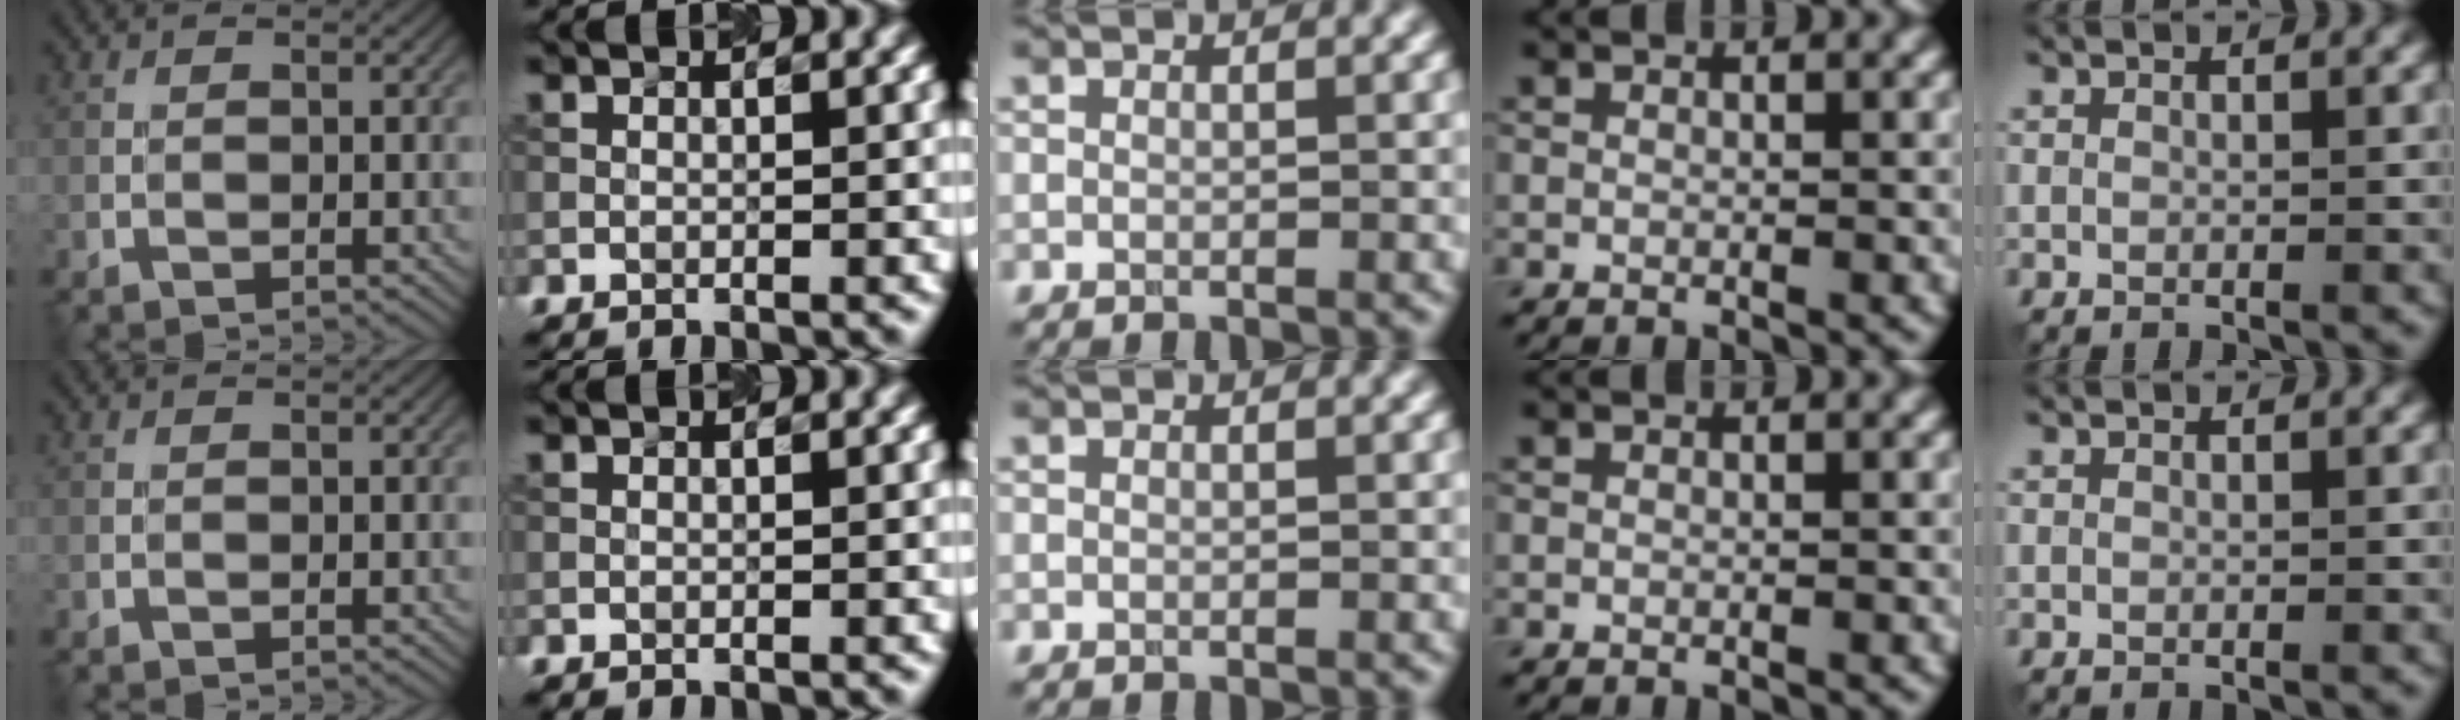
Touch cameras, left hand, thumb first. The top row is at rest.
{}